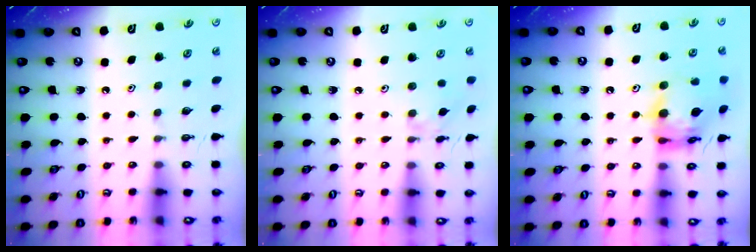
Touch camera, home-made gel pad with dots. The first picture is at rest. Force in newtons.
{"total": 2.0, "press": 2.0, "slide": 0.4}
{"total": 15.1, "press": 15.0, "slide": 1.7}